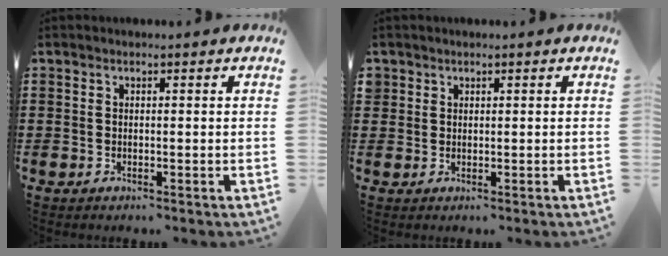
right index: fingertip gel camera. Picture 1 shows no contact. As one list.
[{"total": 1.1, "force": [0.8, 0.8, -0.1], "torque": [-0.001, 0.002, 0.016]}]